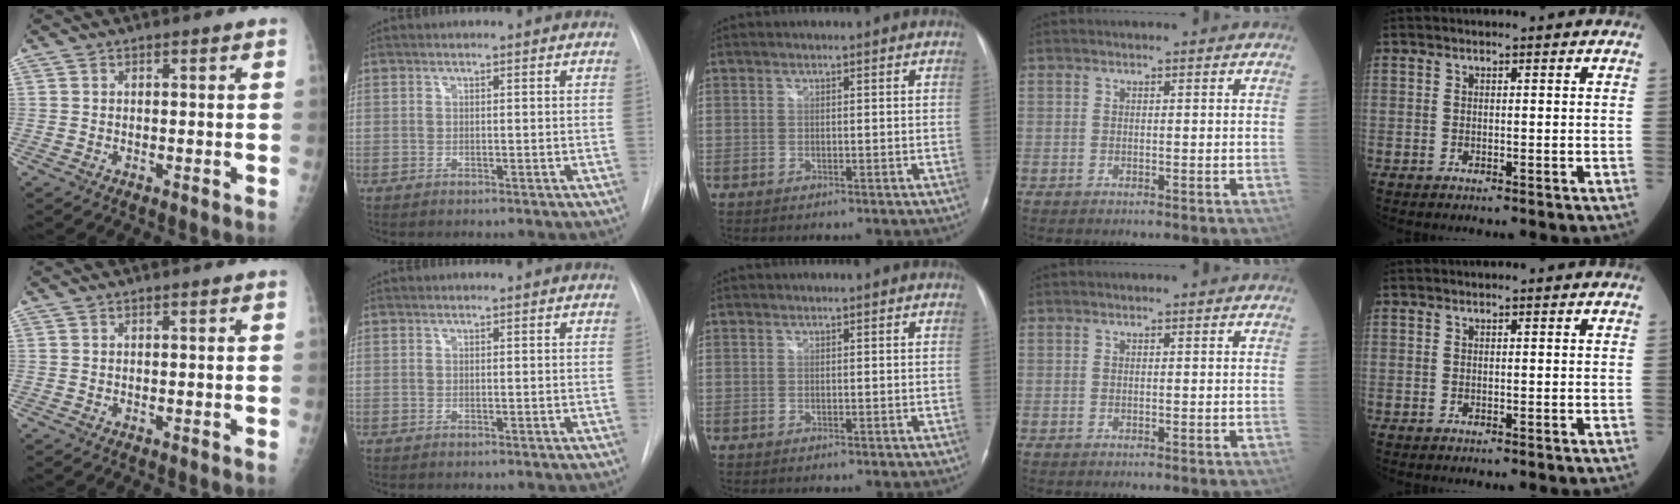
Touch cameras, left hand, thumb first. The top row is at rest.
{}